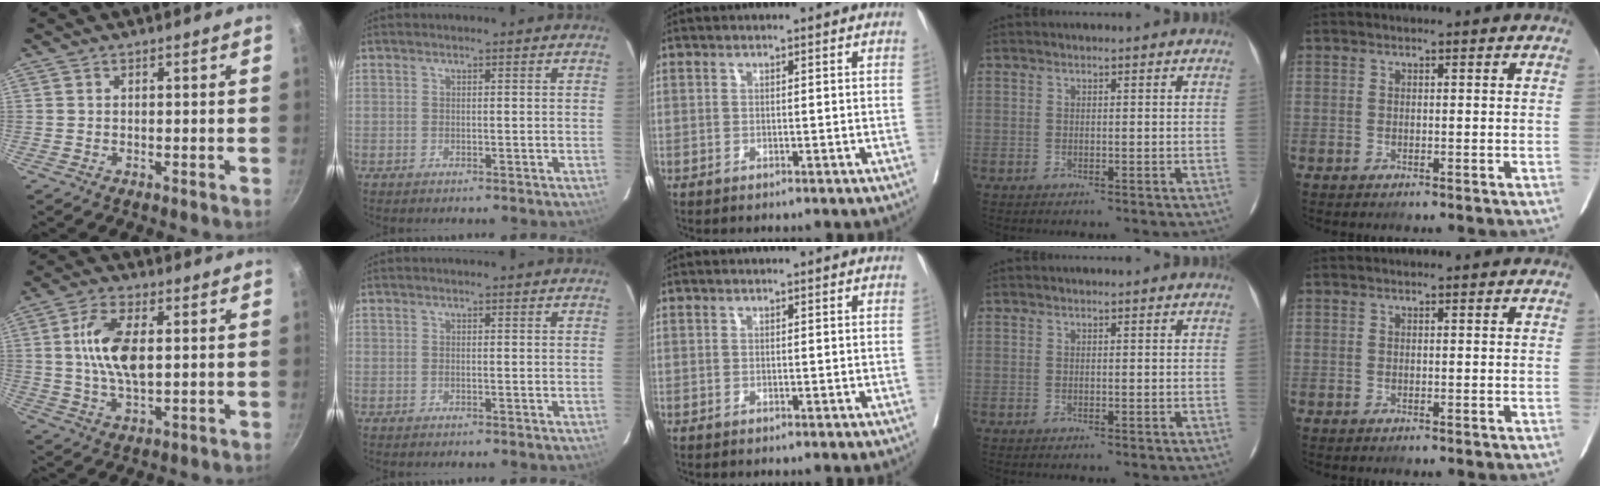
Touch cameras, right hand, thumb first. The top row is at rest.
{"thumb": {"total": 11.2, "force": [1.5, 5.2, 9.8], "torque": [-0.194, -0.002, 0.030]}}